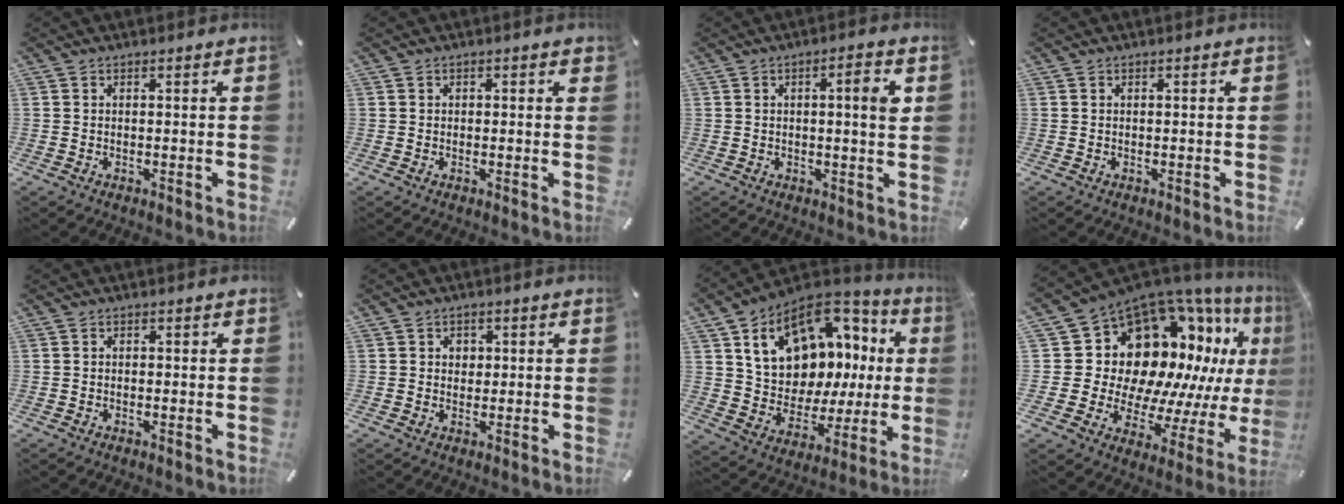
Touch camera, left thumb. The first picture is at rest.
{"total": 0.8, "force": [0.2, 0.6, 0.4], "torque": [0.000, 0.002, 0.000]}
{"total": 4.9, "force": [1.0, 0.5, 4.8], "torque": [-0.075, -0.006, 0.009]}
{"total": 0.0}
{"total": 0.6, "force": [-0.3, 0.4, 0.3], "torque": [-0.007, 0.001, -0.008]}
{"total": 2.8, "force": [0.1, 2.5, 1.1], "torque": [-0.009, 0.000, -0.004]}
{"total": 17.1, "force": [8.3, 12.0, 8.9], "torque": [-0.144, -0.062, 0.156]}
{"total": 18.8, "force": [8.3, 13.1, 10.6], "torque": [-0.168, -0.114, 0.174]}